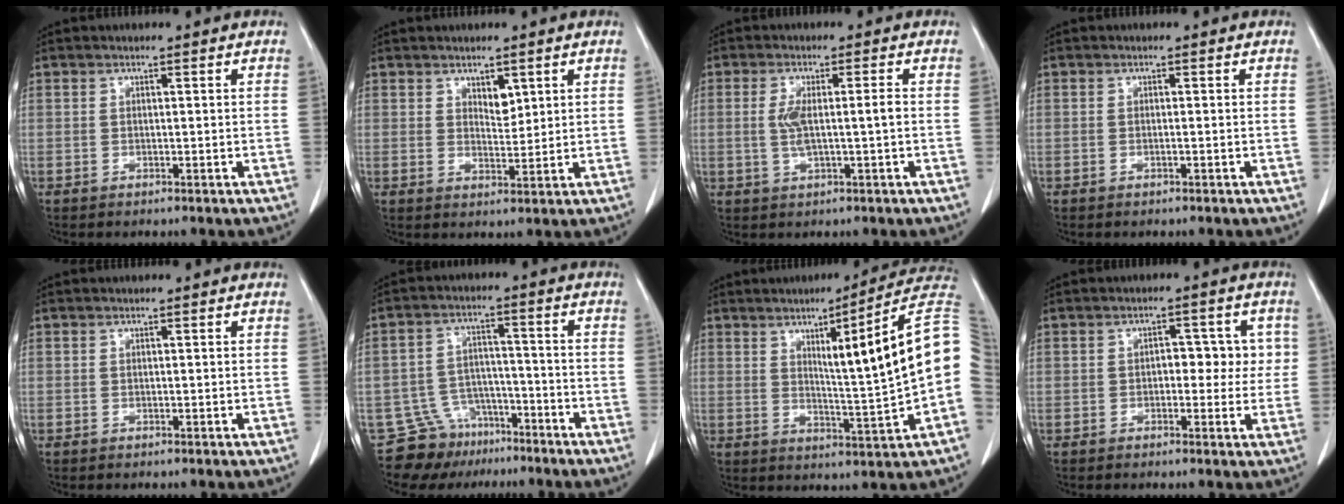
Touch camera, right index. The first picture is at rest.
{"total": 2.8, "force": [1.7, 1.4, 1.8], "torque": [-0.026, -0.007, 0.034]}
{"total": 4.6, "force": [-0.1, 0.6, 4.6], "torque": [-0.091, 0.003, 0.003]}
{"total": 0.0}
{"total": 0.0}
{"total": 8.7, "force": [-6.7, 5.5, 0.3], "torque": [0.003, 0.040, -0.107]}
{"total": 14.6, "force": [2.4, -1.0, 14.3], "torque": [-0.187, 0.006, 0.032]}
{"total": 5.2, "force": [0.4, 3.1, 4.2], "torque": [-0.038, 0.020, 0.006]}